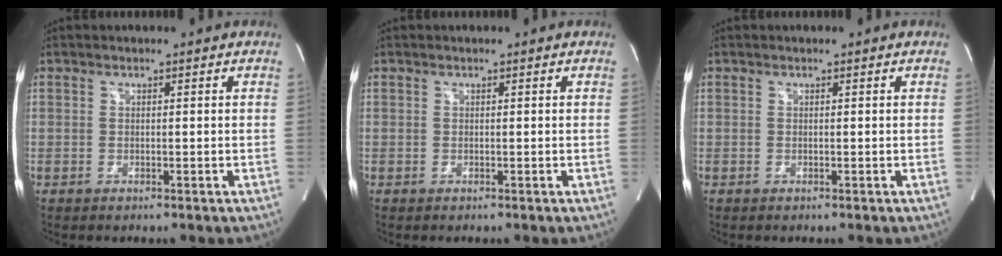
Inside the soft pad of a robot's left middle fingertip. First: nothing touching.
{"total": 0.0}
{"total": 0.0}